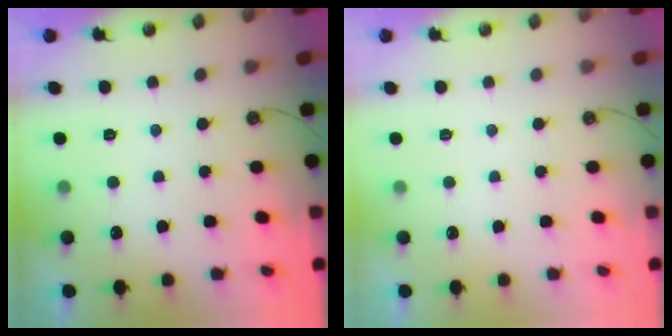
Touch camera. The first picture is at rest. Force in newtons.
{"total": 0.0}